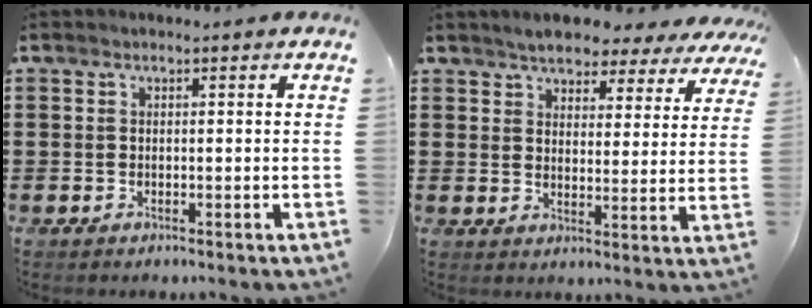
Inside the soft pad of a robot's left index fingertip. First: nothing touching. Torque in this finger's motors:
{"motor_torque": [2.14, 0.00, 0.61, 0.00]}